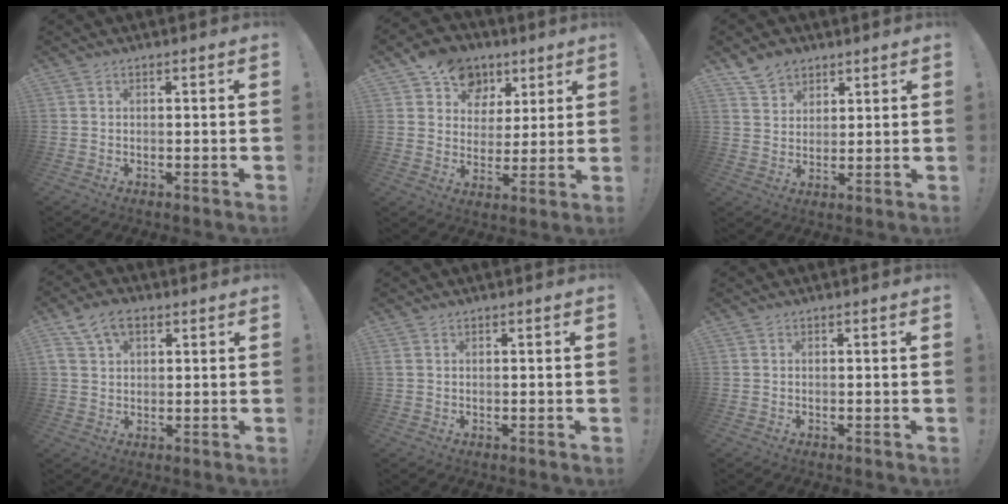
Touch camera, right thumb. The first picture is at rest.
{"total": 12.7, "force": [6.8, 10.0, 3.8], "torque": [-0.052, -0.035, 0.131]}
{"total": 7.4, "force": [5.3, 4.9, 1.7], "torque": [-0.027, -0.030, 0.104]}
{"total": 8.5, "force": [4.2, 5.3, 5.1], "torque": [-0.093, 0.001, 0.083]}
{"total": 0.7, "force": [0.6, 0.2, 0.2], "torque": [-0.005, 0.002, 0.010]}
{"total": 0.0}